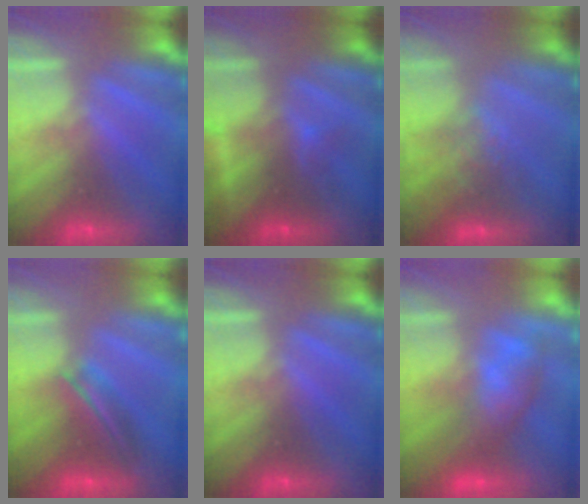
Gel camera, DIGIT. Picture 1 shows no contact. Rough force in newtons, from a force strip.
{"total": 2.5}
{"total": 4.6}
{"total": 6.6}
{"total": 0.0}
{"total": 6.6}